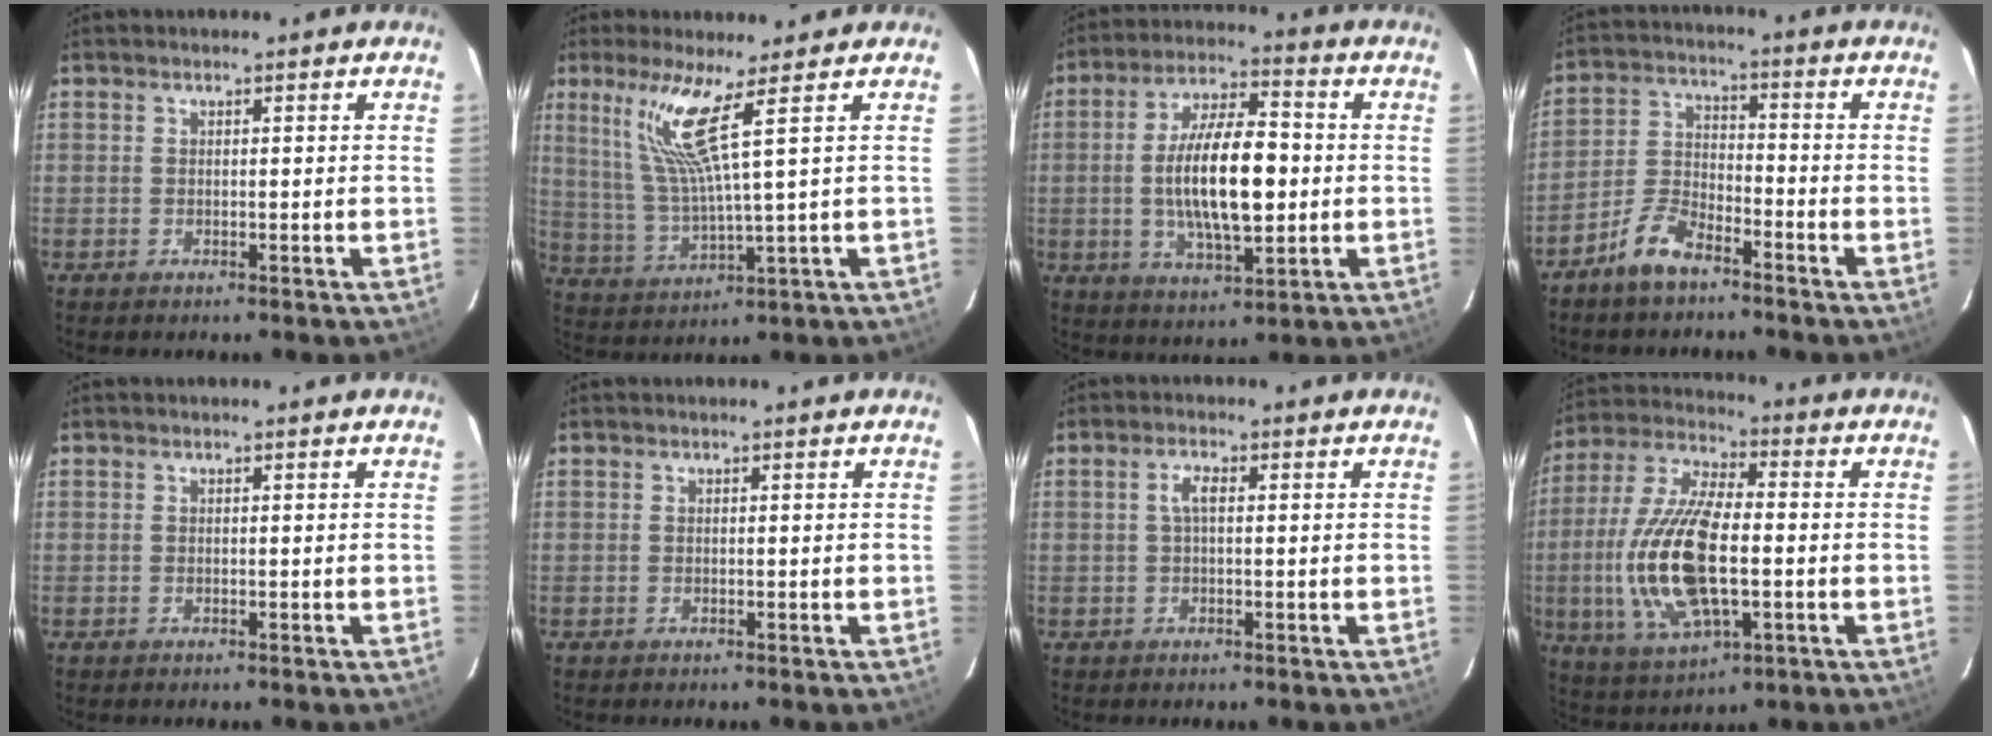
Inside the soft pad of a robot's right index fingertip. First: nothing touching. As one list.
[{"total": 9.0, "force": [4.9, -1.1, 7.5], "torque": [-0.147, -0.004, 0.111]}, {"total": 15.4, "force": [-0.8, 5.8, 14.3], "torque": [-0.261, 0.004, -0.010]}, {"total": 7.2, "force": [-5.6, 2.5, 3.7], "torque": [-0.089, 0.010, -0.110]}, {"total": 0.0}, {"total": 0.0}, {"total": 2.5, "force": [0.3, 0.9, 2.3], "torque": [-0.048, 0.007, 0.006]}, {"total": 19.1, "force": [-2.8, 8.1, 17.1], "torque": [-0.357, -0.007, -0.048]}]